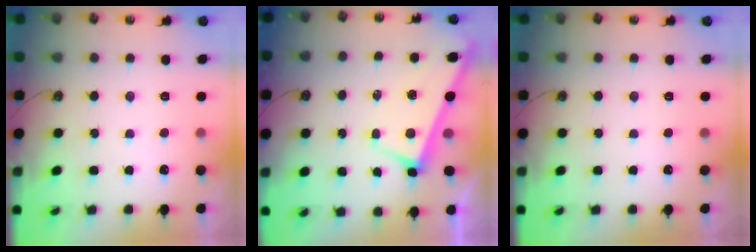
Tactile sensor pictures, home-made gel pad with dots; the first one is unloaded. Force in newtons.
{"total": 3.8, "press": 3.8, "slide": 0.2}
{"total": 0.0}